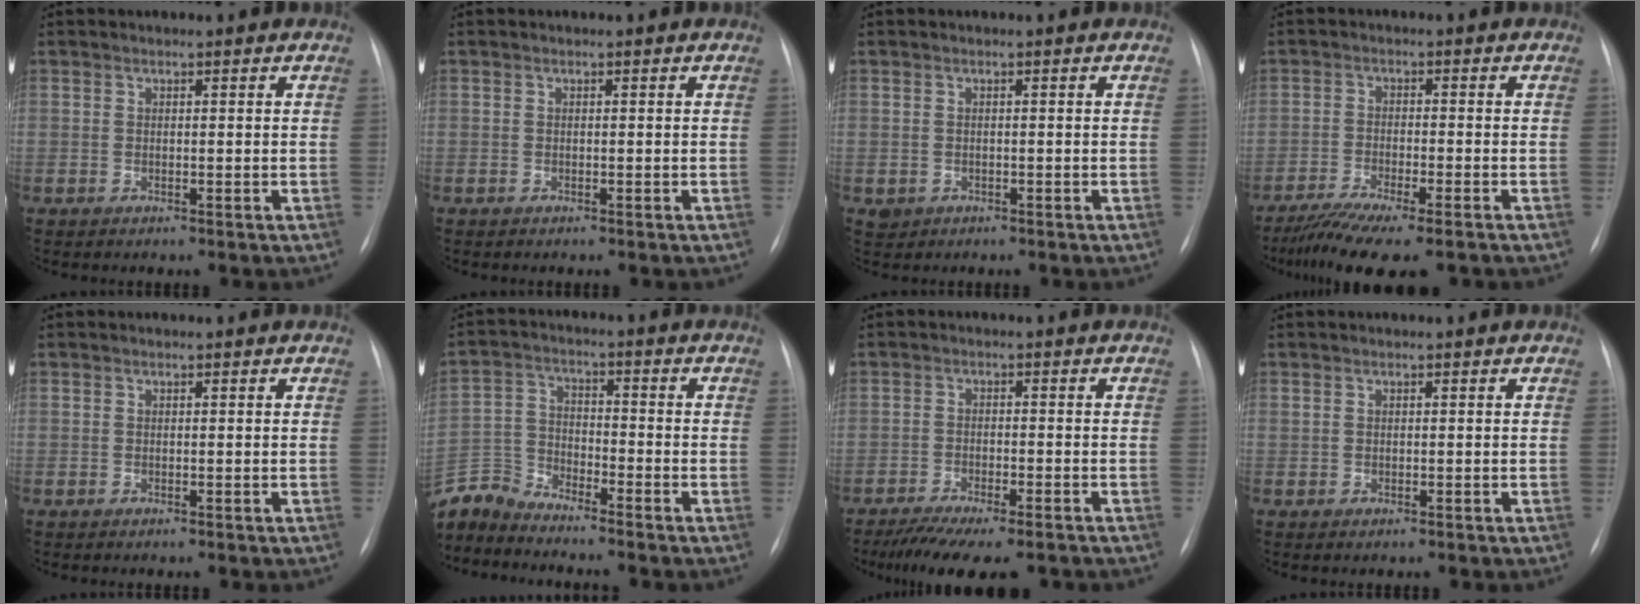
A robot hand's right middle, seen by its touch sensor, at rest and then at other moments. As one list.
[{"total": 0.0}, {"total": 1.4, "force": [-0.5, 1.3, 0.3], "torque": [-0.004, 0.003, -0.001]}, {"total": 10.7, "force": [-8.5, 1.2, 6.3], "torque": [-0.103, -0.021, -0.134]}, {"total": 0.0}, {"total": 7.6, "force": [-7.6, 0.7, 0.5], "torque": [-0.018, 0.003, -0.153]}, {"total": 11.1, "force": [-9.0, 2.4, 5.9], "torque": [-0.086, -0.013, -0.134]}, {"total": 0.0}]